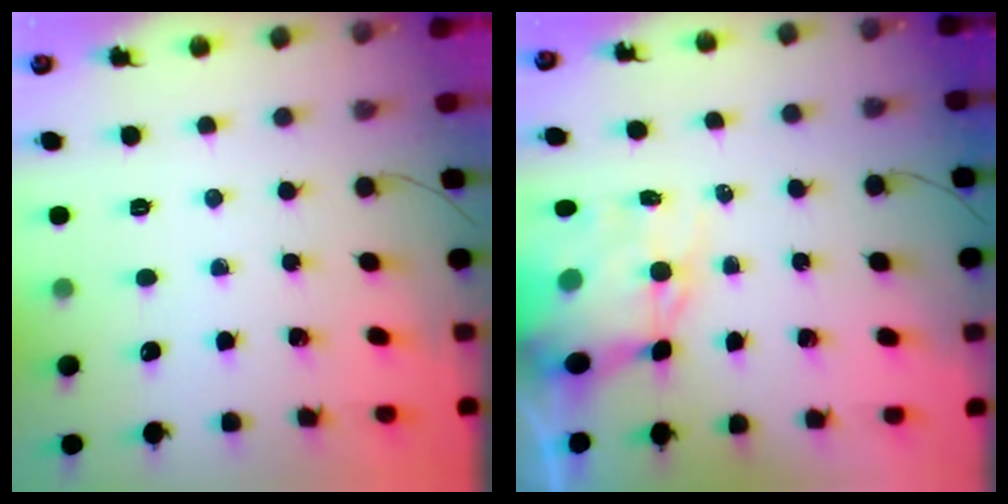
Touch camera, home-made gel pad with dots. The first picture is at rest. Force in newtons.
{"total": 12.4, "press": 12.0, "slide": 3.0}